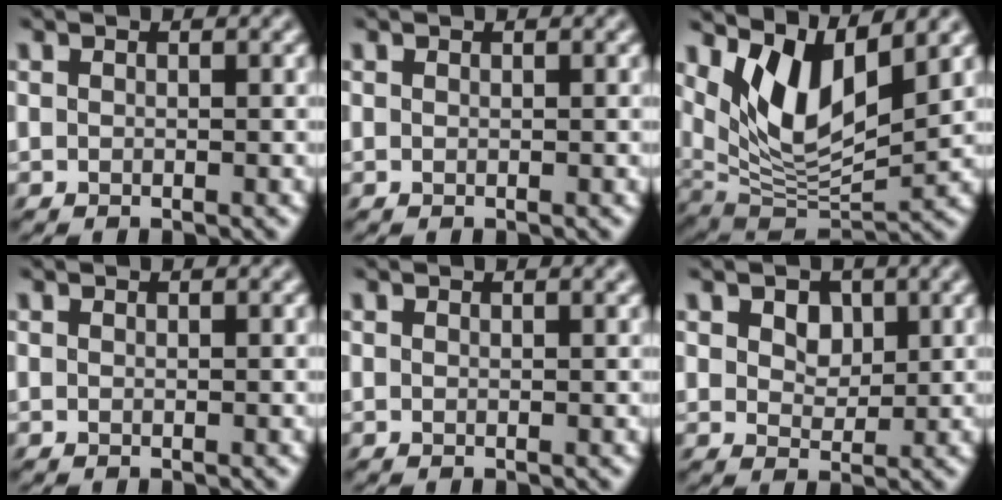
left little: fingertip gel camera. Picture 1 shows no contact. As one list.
[{"total": 0.0}, {"total": 8.8, "force": [3.6, 3.3, 7.3], "torque": [-0.139, -0.007, 0.063]}, {"total": 0.0}, {"total": 0.9, "force": [0.7, 0.2, 0.5], "torque": [-0.012, 0.002, 0.014]}, {"total": 3.6, "force": [0.9, 2.8, 2.2], "torque": [-0.047, 0.008, 0.007]}]